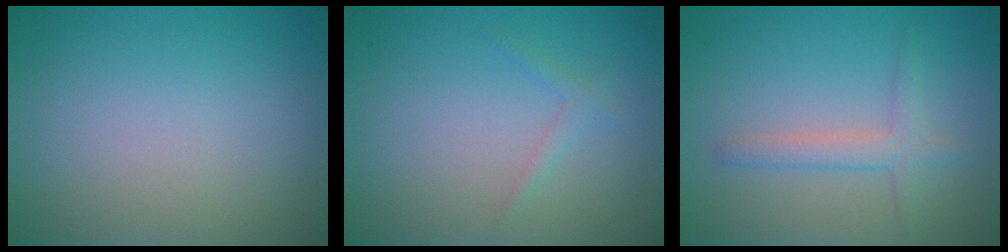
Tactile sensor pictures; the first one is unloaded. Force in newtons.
{"total": 0.9, "press": 0.9, "slide": 0.0}
{"total": 2.4, "press": 2.4, "slide": 0.0}